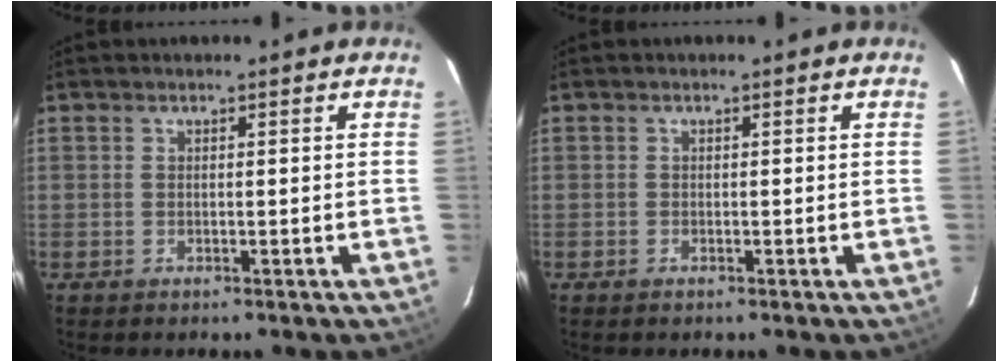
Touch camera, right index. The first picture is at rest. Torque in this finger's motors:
{"motor_torque": [0.03, -0.04, 0.00, -0.04]}